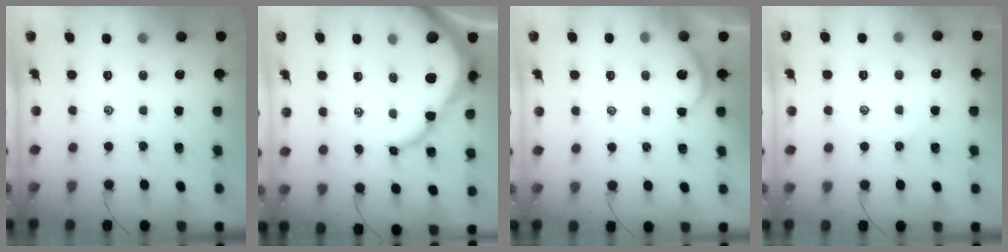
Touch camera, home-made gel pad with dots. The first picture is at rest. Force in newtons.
{"total": 11.9, "press": 11.8, "slide": 1.1}
{"total": 3.3, "press": 3.3, "slide": 0.2}
{"total": 2.8, "press": 2.8, "slide": 0.5}